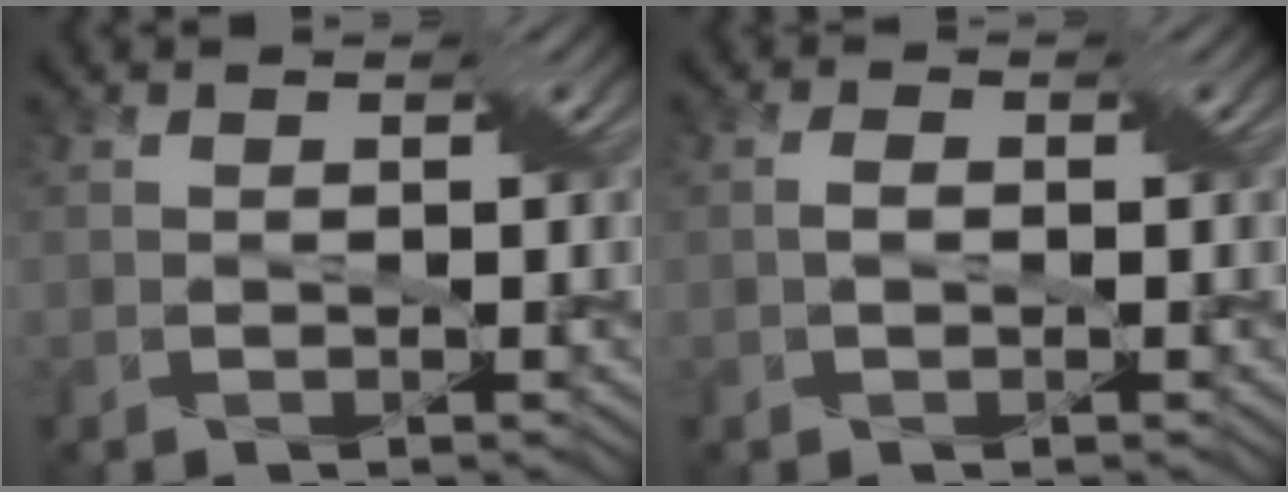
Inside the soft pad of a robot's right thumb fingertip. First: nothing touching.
{"total": 1.3, "force": [-0.1, 0.8, 1.0], "torque": [-0.019, 0.003, -0.002]}